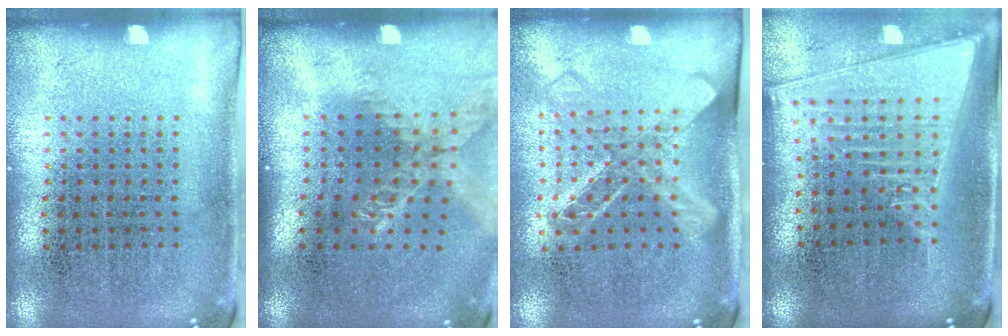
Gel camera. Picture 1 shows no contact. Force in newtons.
{"total": 1.7, "press": 1.3, "slide": 1.0}
{"total": 1.7, "press": 1.4, "slide": 1.0}
{"total": 2.2, "press": 1.8, "slide": 1.2}